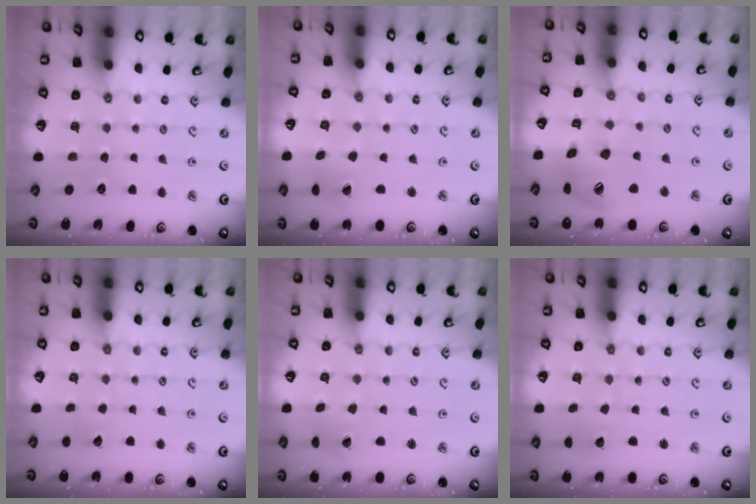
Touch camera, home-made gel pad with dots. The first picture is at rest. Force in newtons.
{"total": 1.6, "press": 1.6, "slide": 0.3}
{"total": 16.4, "press": 16.2, "slide": 2.2}
{"total": 2.2, "press": 2.2, "slide": 0.2}
{"total": 1.9, "press": 1.8, "slide": 0.7}
{"total": 1.3, "press": 1.3, "slide": 0.0}